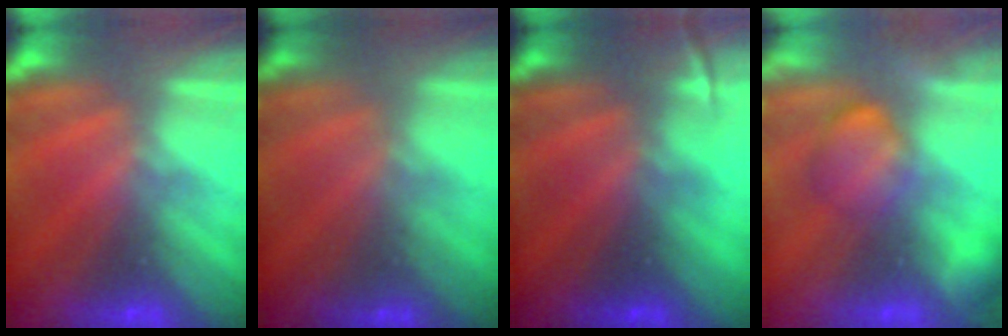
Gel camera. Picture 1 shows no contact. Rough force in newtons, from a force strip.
{"total": 1.4}
{"total": 1.7}
{"total": 2.4}